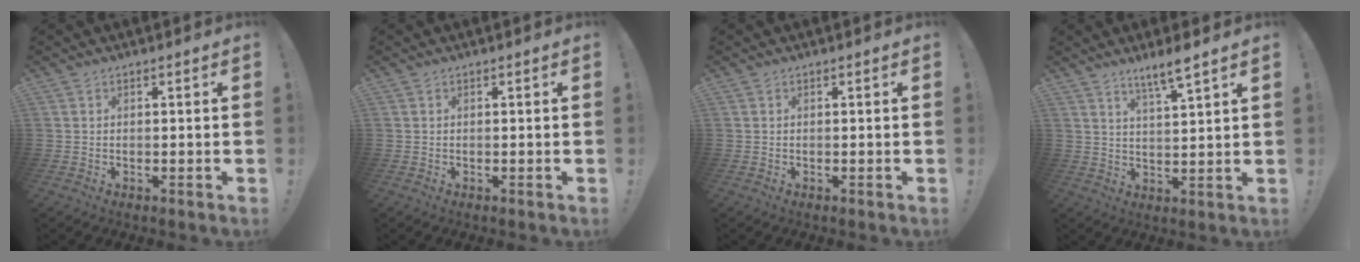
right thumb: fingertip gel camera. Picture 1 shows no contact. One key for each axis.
{"total": 0.0}
{"total": 0.0}
{"total": 6.9, "fx": 5.2, "fy": 0.2, "fz": 4.4, "tx": -0.079, "ty": -0.027, "tz": 0.087}